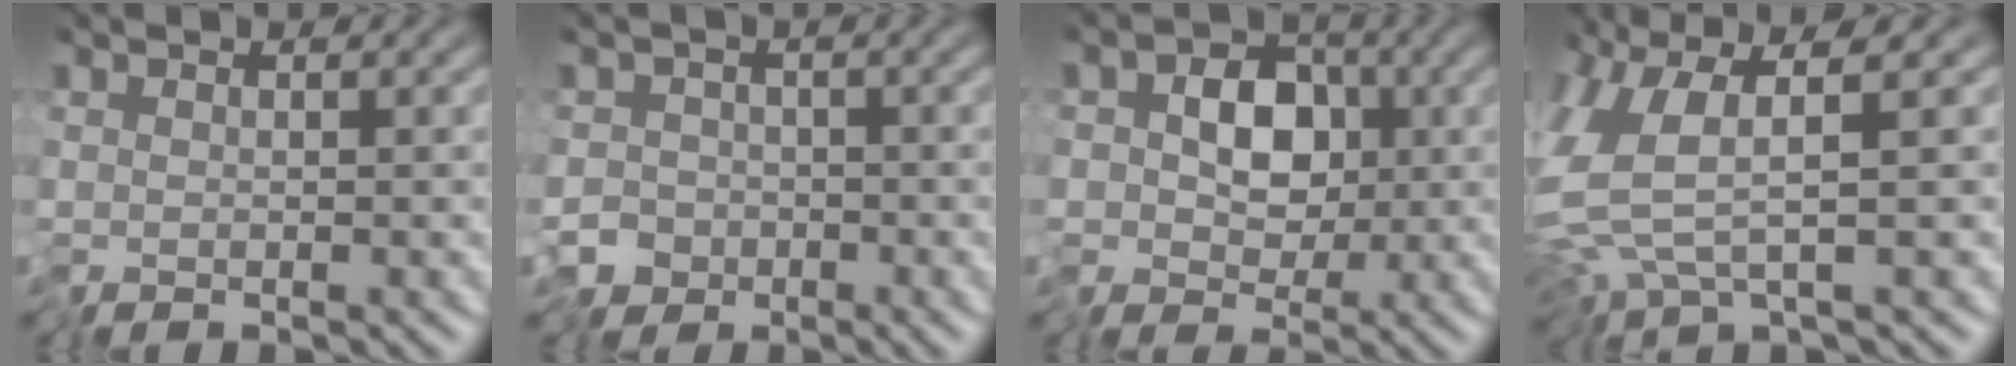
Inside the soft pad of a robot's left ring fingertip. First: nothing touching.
{"total": 3.2, "force": [-2.1, 2.4, 0.5], "torque": [-0.003, 0.000, -0.051]}
{"total": 6.1, "force": [-0.7, 4.3, 4.2], "torque": [-0.065, 0.003, -0.028]}
{"total": 6.4, "force": [0.3, 2.4, 6.0], "torque": [-0.152, -0.017, 0.009]}